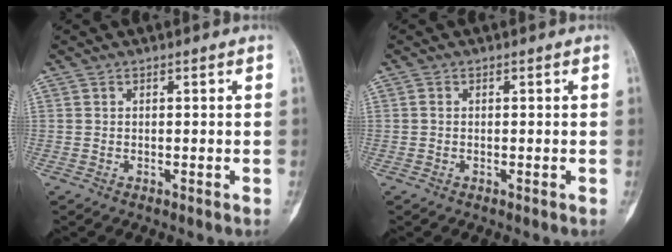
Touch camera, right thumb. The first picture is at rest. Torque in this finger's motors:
{"motor_torque": [-0.64, -0.32, 0.05, -0.17, -0.09]}